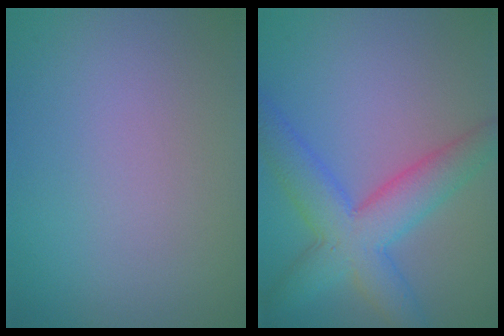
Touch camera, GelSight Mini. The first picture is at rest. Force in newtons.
{"total": 6.8, "press": 6.8, "slide": 0.3}